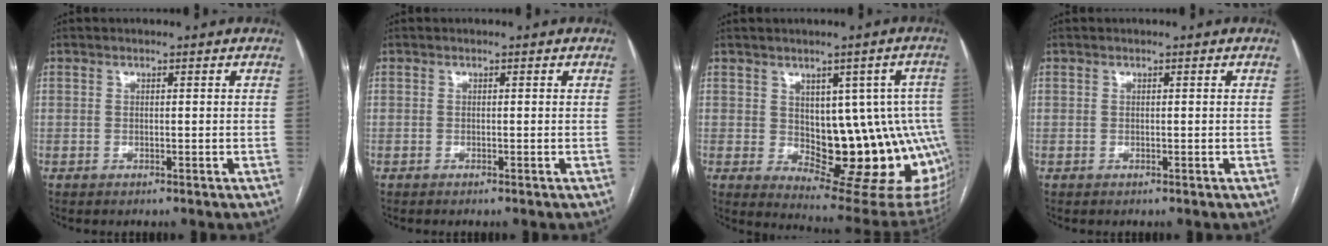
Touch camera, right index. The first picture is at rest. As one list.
[{"total": 0.0}, {"total": 17.2, "force": [-0.7, 7.1, 15.6], "torque": [-0.138, 0.014, 0.016]}, {"total": 0.0}]